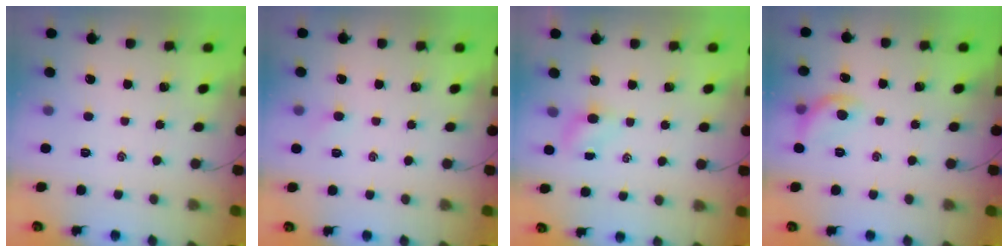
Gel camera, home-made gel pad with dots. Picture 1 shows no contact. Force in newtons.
{"total": 3.3, "press": 3.1, "slide": 0.9}
{"total": 4.0, "press": 3.9, "slide": 1.0}
{"total": 8.1, "press": 8.1, "slide": 0.8}